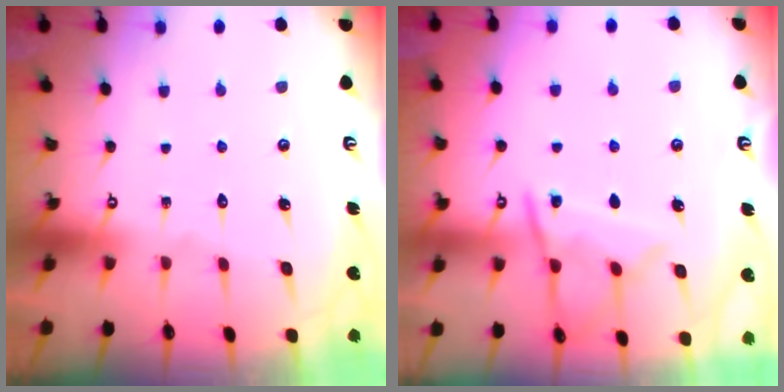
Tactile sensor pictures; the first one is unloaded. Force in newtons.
{"total": 10.5, "press": 10.4, "slide": 1.0}